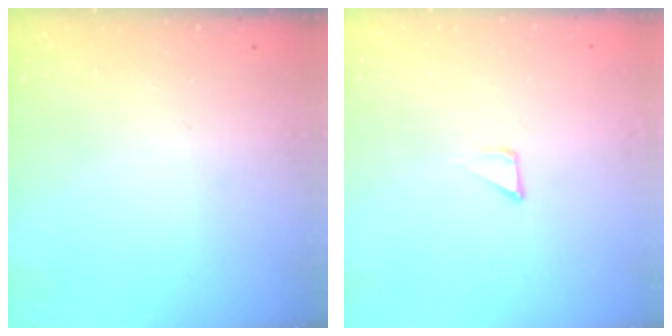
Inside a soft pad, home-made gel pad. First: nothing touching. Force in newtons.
{"total": 1.6, "press": 1.6, "slide": 0.1}